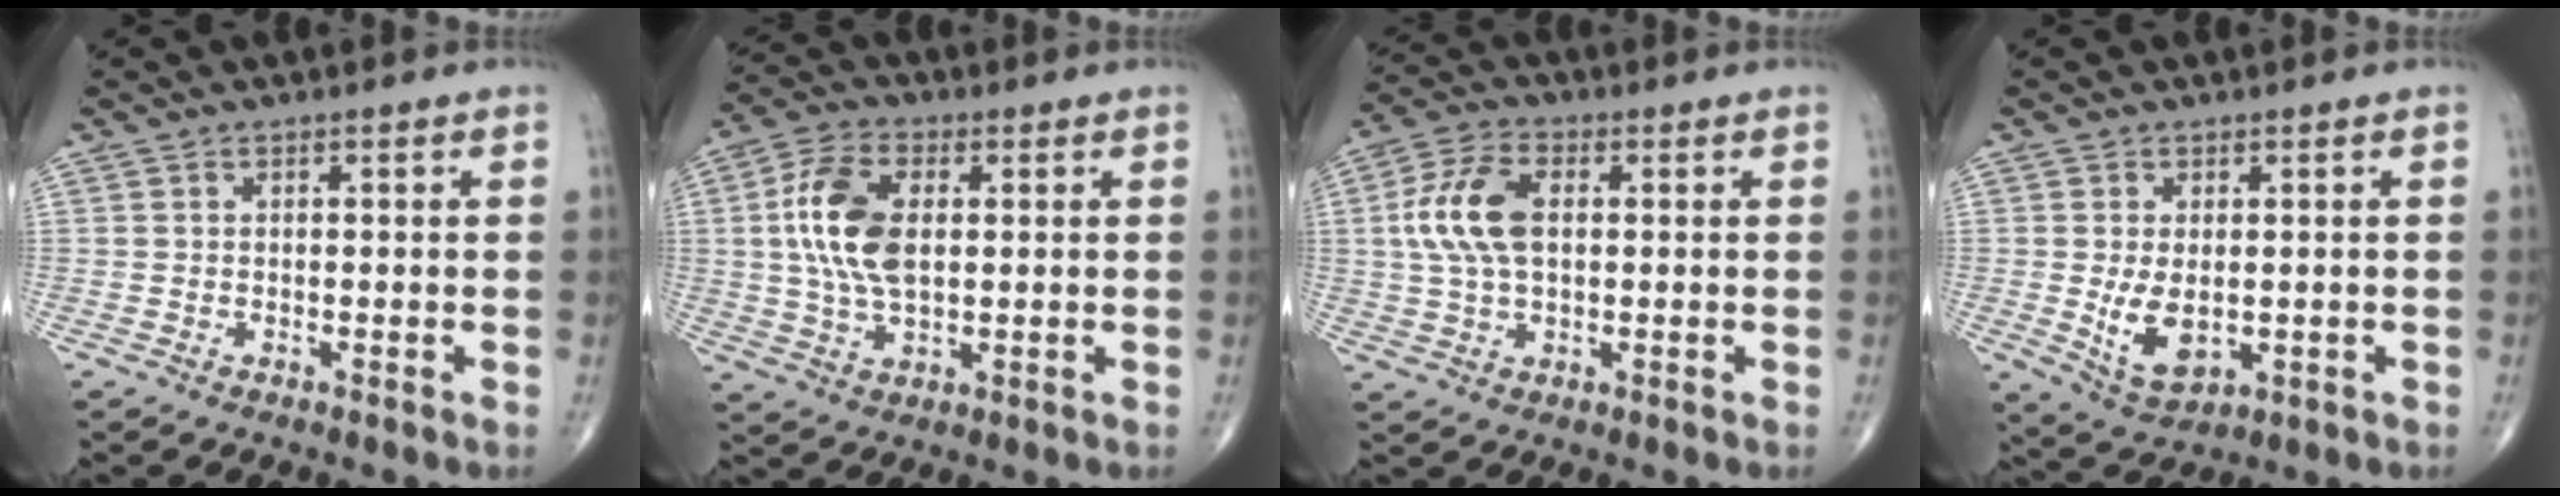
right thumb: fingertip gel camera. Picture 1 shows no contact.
{"total": 12.0, "force": [1.5, 6.5, 10.0], "torque": [-0.200, 0.006, 0.026]}
{"total": 11.0, "force": [1.2, 6.3, 8.9], "torque": [-0.186, 0.016, 0.021]}
{"total": 7.0, "force": [-0.6, 4.1, 5.7], "torque": [-0.093, -0.015, 0.003]}